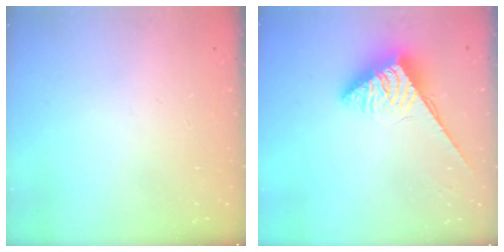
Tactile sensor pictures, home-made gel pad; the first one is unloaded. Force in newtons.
{"total": 3.9, "press": 3.9, "slide": 0.5}